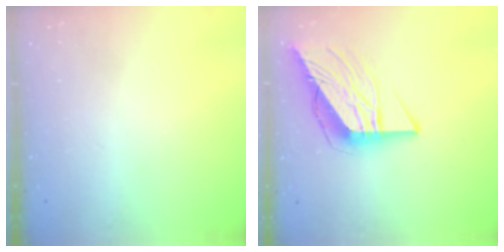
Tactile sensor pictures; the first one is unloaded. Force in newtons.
{"total": 11.4, "press": 11.3, "slide": 1.3}